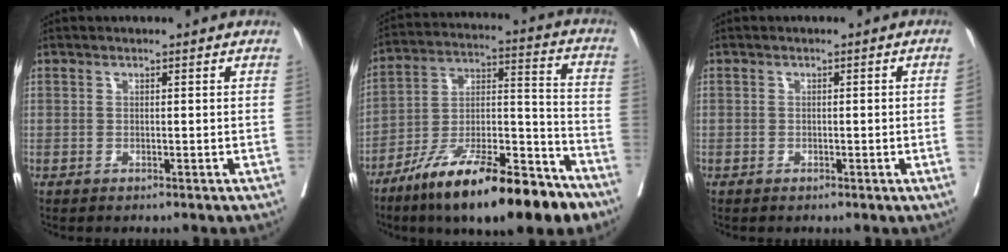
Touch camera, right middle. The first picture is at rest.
{"total": 21.8, "force": [-15.2, 4.4, 15.0], "torque": [-0.222, 0.002, -0.259]}
{"total": 1.3, "force": [-0.2, 0.1, 1.3], "torque": [-0.019, 0.008, -0.003]}